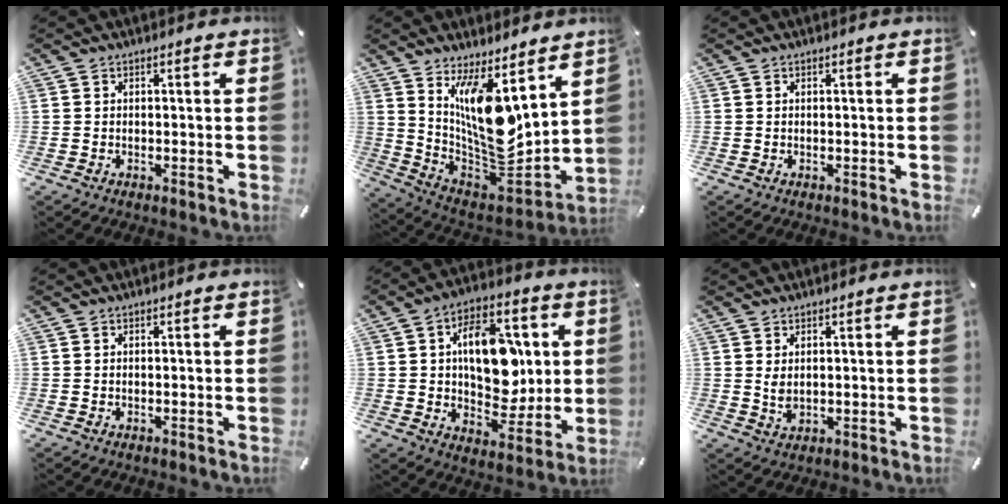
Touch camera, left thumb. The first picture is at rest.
{"total": 16.1, "force": [7.1, 7.0, 12.6], "torque": [-0.247, -0.084, 0.125]}
{"total": 0.0}
{"total": 0.0}
{"total": 16.2, "force": [2.3, 11.1, 11.7], "torque": [-0.157, 0.003, 0.042]}
{"total": 2.9, "force": [0.8, 1.6, 2.3], "torque": [-0.062, -0.003, 0.010]}